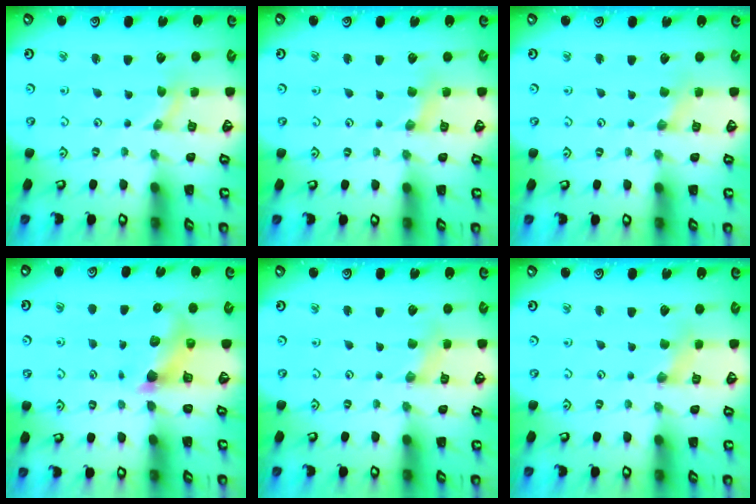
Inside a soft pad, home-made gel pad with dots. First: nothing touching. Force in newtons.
{"total": 1.3, "press": 1.2, "slide": 0.2}
{"total": 0.0}
{"total": 6.1, "press": 6.1, "slide": 0.2}
{"total": 1.1, "press": 1.1, "slide": 0.2}
{"total": 0.0}